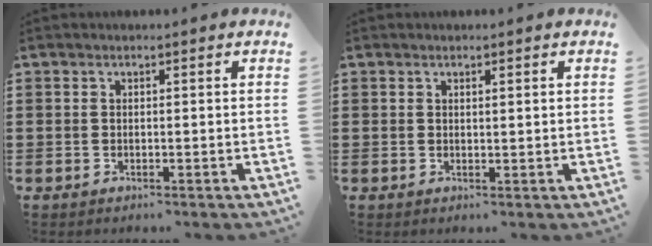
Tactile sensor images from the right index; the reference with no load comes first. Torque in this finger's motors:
{"motor_torque": [-0.19, 0.11, -0.05, -0.01]}